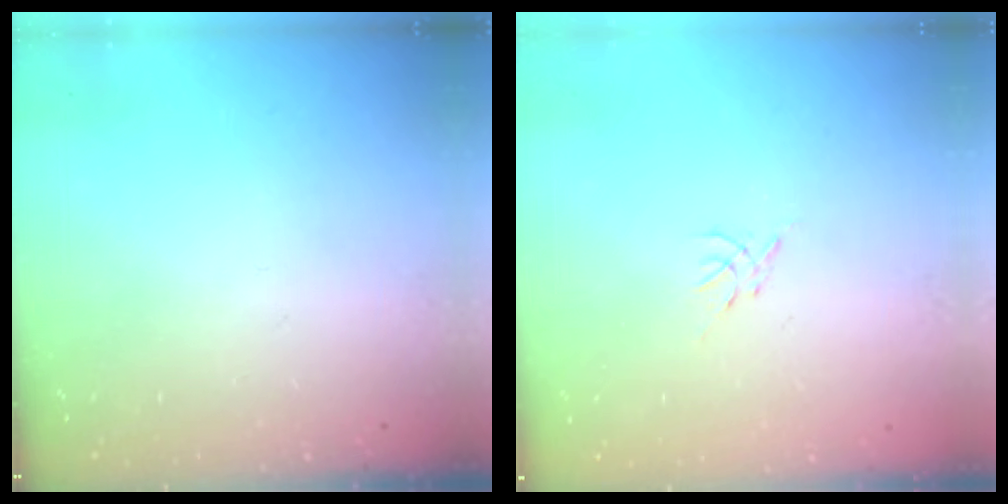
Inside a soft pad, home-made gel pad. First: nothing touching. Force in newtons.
{"total": 0.0}